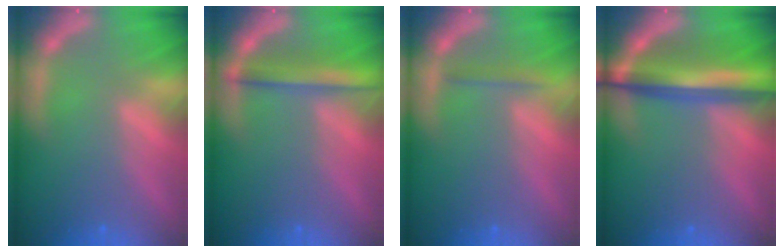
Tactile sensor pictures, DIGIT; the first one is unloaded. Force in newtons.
{"total": 4.0}
{"total": 1.4}
{"total": 8.6}